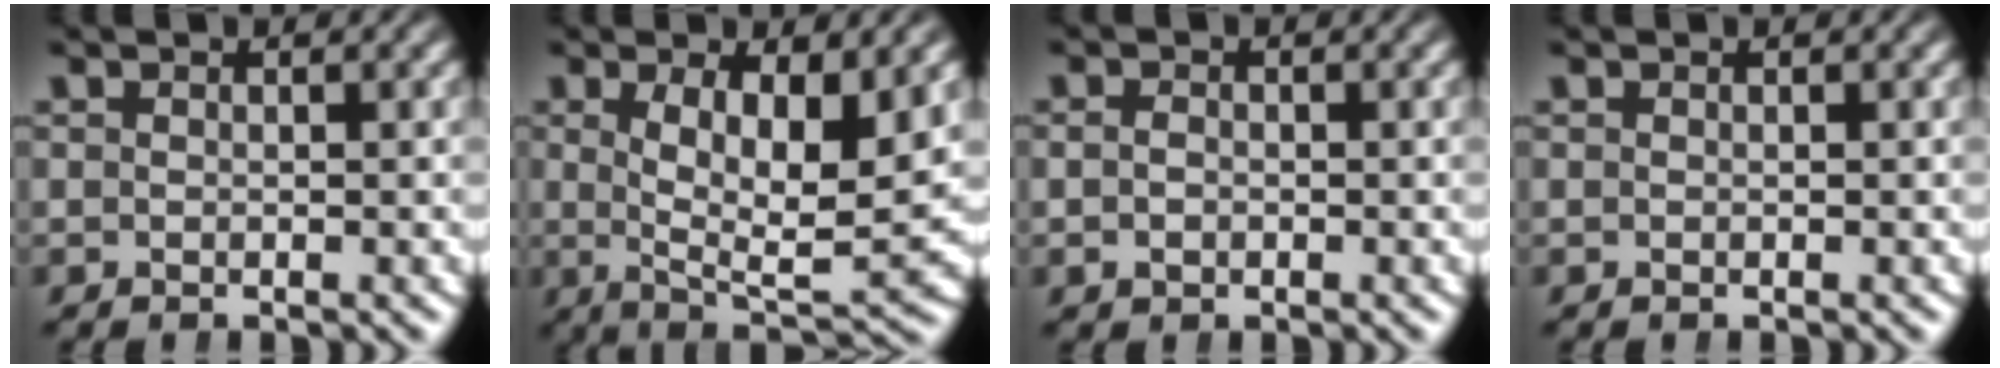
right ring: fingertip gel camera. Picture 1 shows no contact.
{"total": 7.6, "force": [-0.2, 3.1, 6.9], "torque": [-0.119, -0.037, 0.012]}
{"total": 1.2, "force": [-0.4, 0.9, 0.7], "torque": [-0.020, -0.008, -0.003]}
{"total": 0.0}